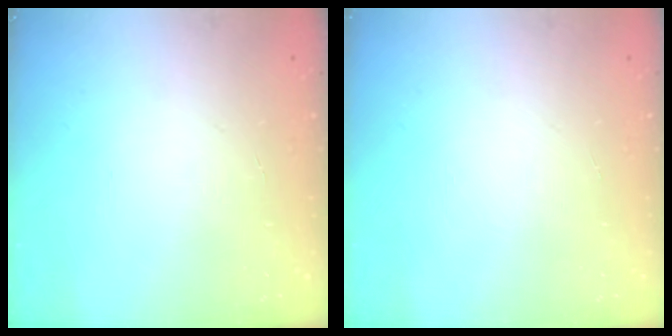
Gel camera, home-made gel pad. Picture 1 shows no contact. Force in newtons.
{"total": 0.0}